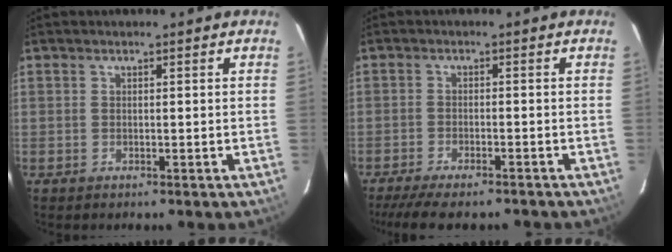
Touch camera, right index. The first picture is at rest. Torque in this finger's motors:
{"motor_torque": [0.78, -1.20, 0.43, 0.10]}